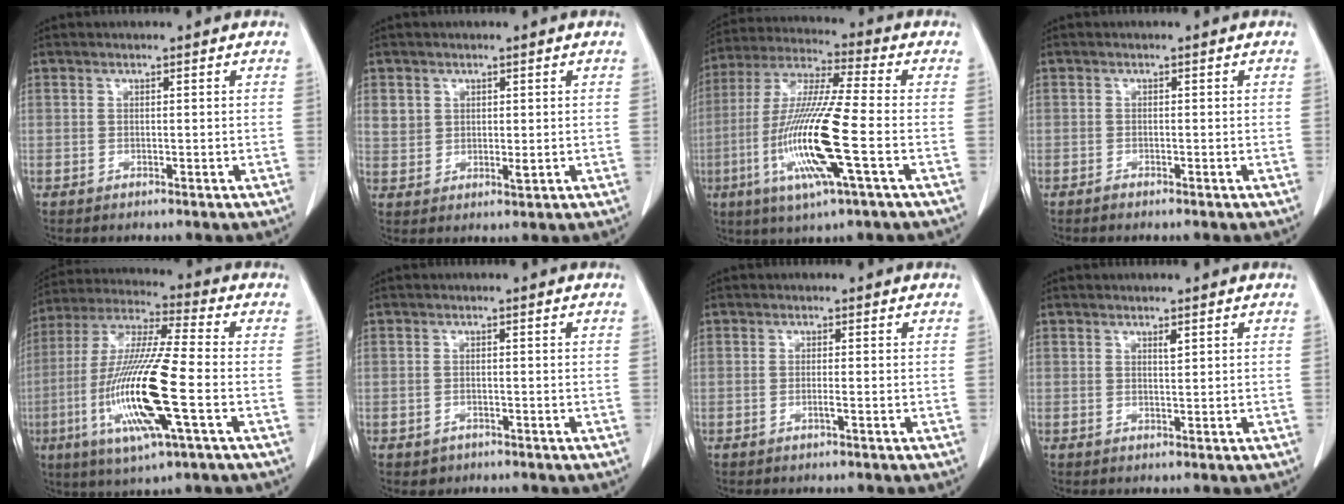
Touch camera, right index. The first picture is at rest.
{"total": 3.6, "force": [1.3, 2.9, 1.8], "torque": [-0.026, -0.001, 0.032]}
{"total": 16.3, "force": [-4.2, 0.4, 15.7], "torque": [-0.326, -0.015, -0.084]}
{"total": 0.7, "force": [-0.6, 0.0, 0.3], "torque": [-0.010, -0.001, -0.012]}
{"total": 17.8, "force": [-4.5, 1.2, 17.2], "torque": [-0.358, -0.017, -0.084]}
{"total": 1.5, "force": [-0.8, 1.2, 0.3], "torque": [-0.007, 0.003, -0.002]}
{"total": 0.8, "force": [-0.3, -0.1, 0.7], "torque": [-0.012, 0.003, -0.004]}
{"total": 0.9, "force": [0.5, 0.1, 0.7], "torque": [-0.015, -0.005, 0.009]}